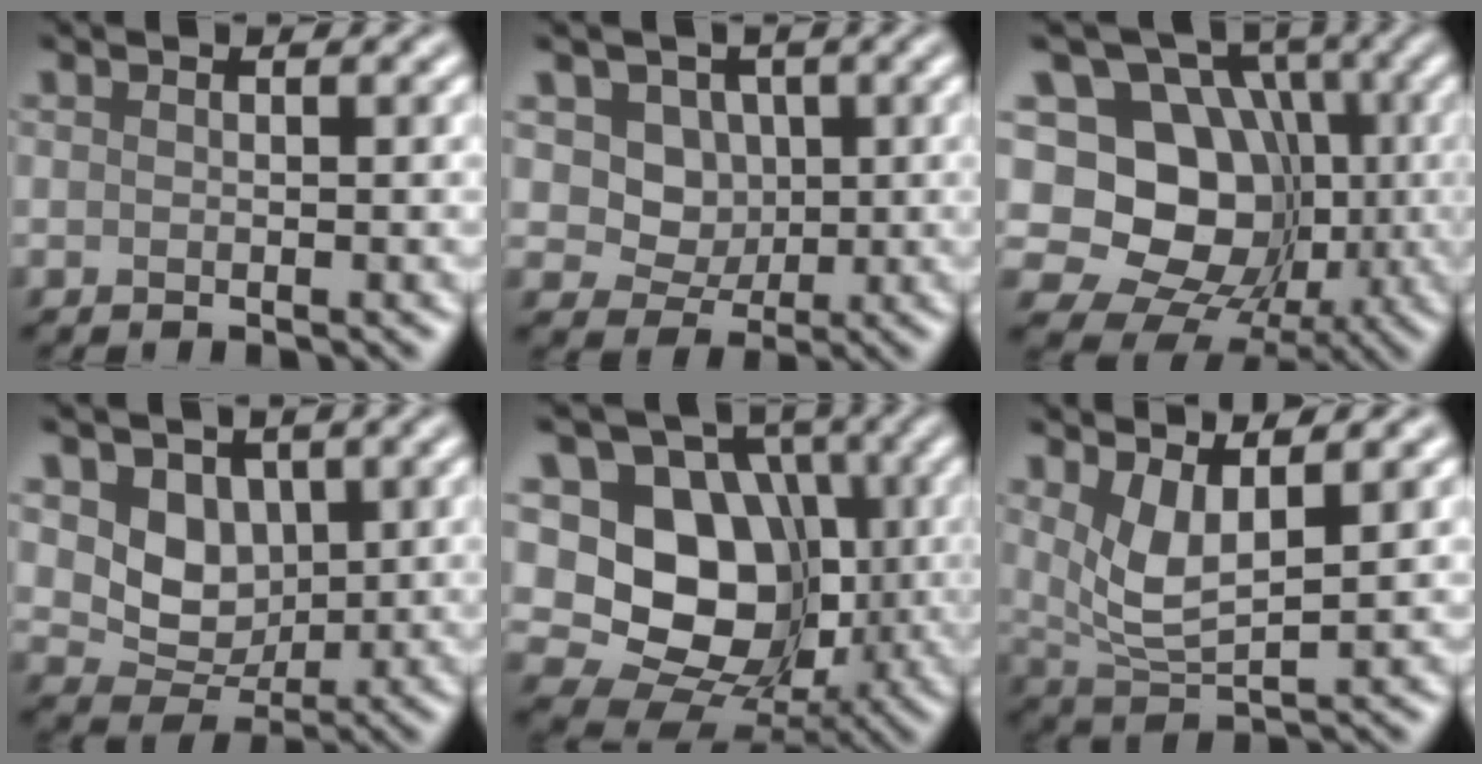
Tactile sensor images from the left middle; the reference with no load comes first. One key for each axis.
{"total": 5.8, "fx": 2.0, "fy": 4.8, "fz": 2.5, "tx": -0.047, "ty": 0.000, "tz": 0.028}
{"total": 15.4, "fx": -0.8, "fy": 13.0, "fz": 8.2, "tx": -0.111, "ty": 0.016, "tz": -0.038}
{"total": 4.2, "fx": 1.1, "fy": 3.4, "fz": 2.2, "tx": -0.048, "ty": -0.011, "tz": 0.015}
{"total": 11.8, "fx": -0.1, "fy": 9.6, "fz": 6.9, "tx": -0.093, "ty": -0.003, "tz": -0.019}
{"total": 3.7, "fx": 1.8, "fy": 1.3, "fz": 3.0, "tx": -0.069, "ty": -0.012, "tz": 0.039}